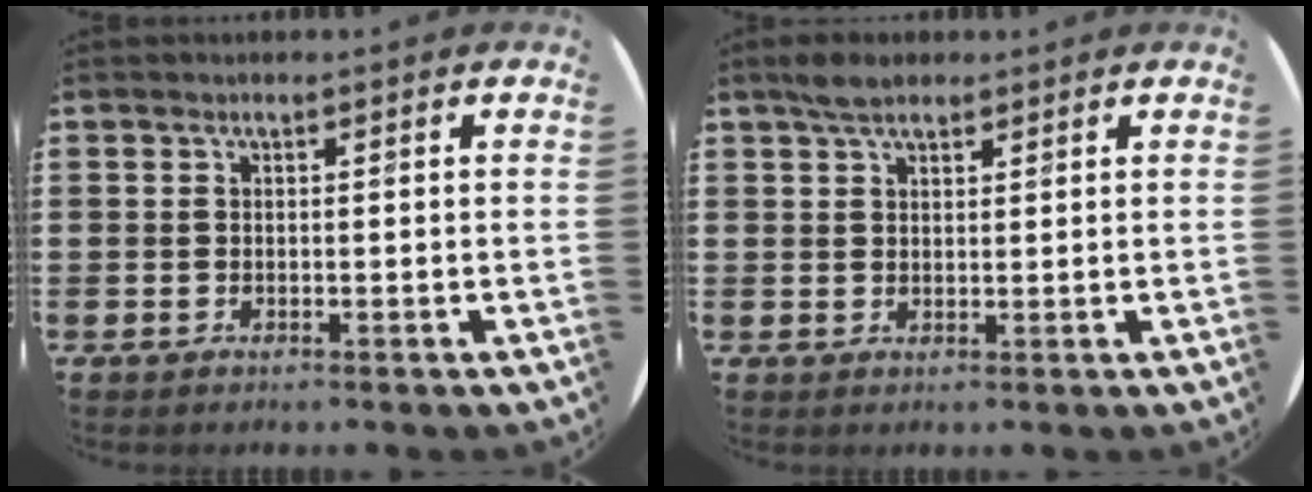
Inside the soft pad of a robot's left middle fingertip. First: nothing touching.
{"total": 3.1, "force": [2.6, 1.2, 1.3], "torque": [-0.022, 0.004, 0.046]}